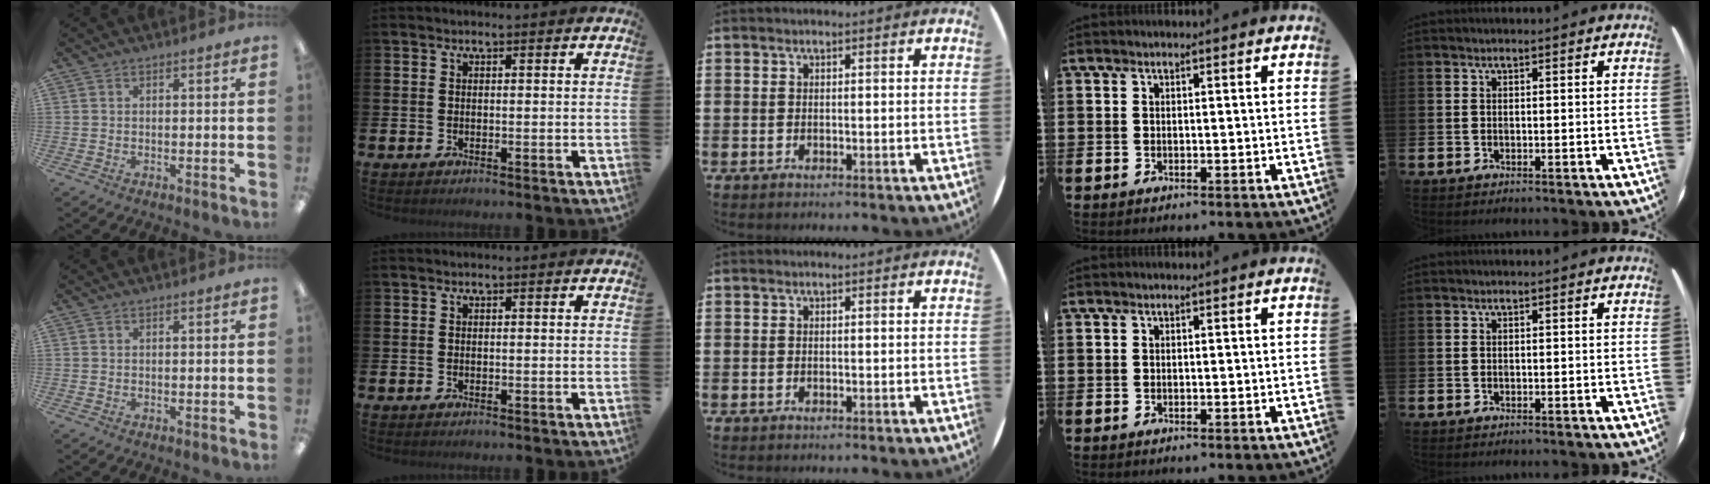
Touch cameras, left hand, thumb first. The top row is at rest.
{}